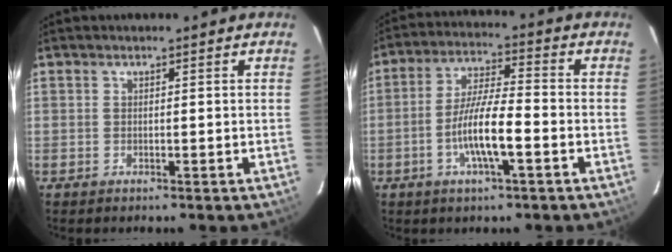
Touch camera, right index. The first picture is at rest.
{"total": 9.6, "force": [-3.6, 1.4, 8.8], "torque": [-0.172, -0.002, -0.067]}